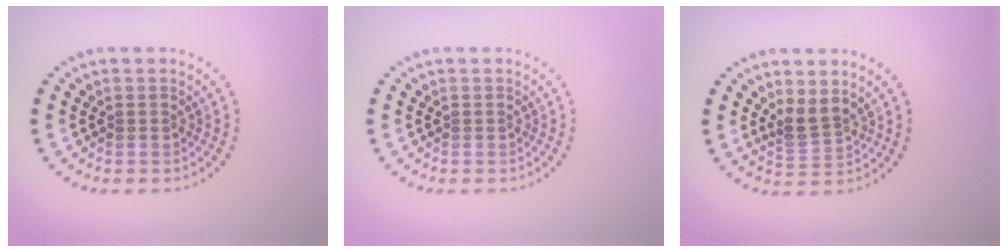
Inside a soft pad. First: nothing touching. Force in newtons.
{"total": 0.0}
{"total": 2.4, "press": 1.9, "slide": 1.5}